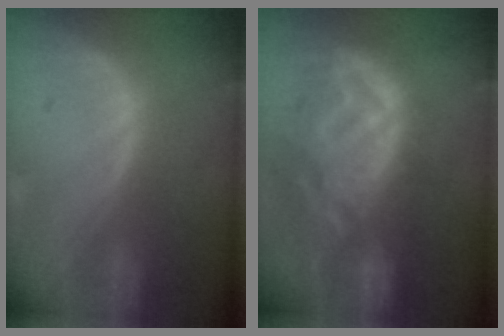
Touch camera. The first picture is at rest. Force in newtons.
{"total": 12.1, "press": 10.9, "slide": 5.4}